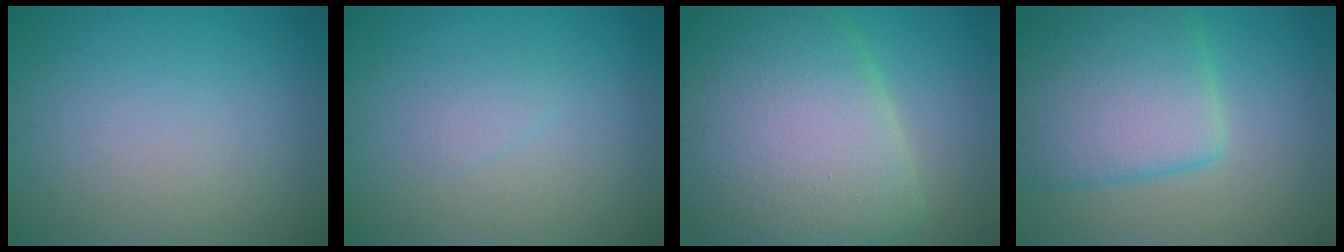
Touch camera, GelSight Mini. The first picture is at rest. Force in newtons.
{"total": 0.9, "press": 0.9, "slide": 0.2}
{"total": 14.0, "press": 14.0, "slide": 0.4}
{"total": 8.2, "press": 8.2, "slide": 0.6}